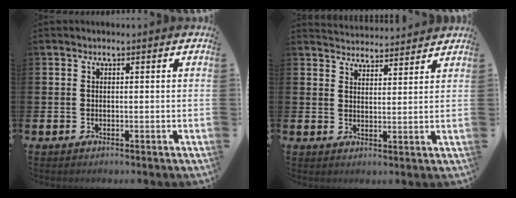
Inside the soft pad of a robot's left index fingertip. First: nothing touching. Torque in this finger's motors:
{"motor_torque": [0.84, -1.30, -0.05, -0.02]}